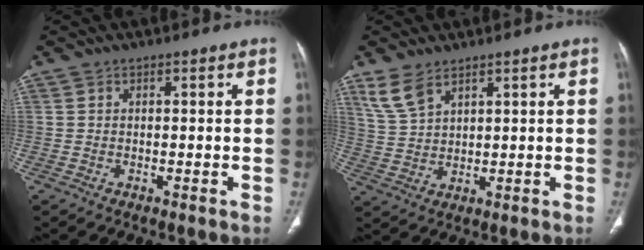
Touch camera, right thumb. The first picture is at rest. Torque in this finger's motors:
{"motor_torque": [-0.46, 0.60, 0.37, 0.13, 0.02]}